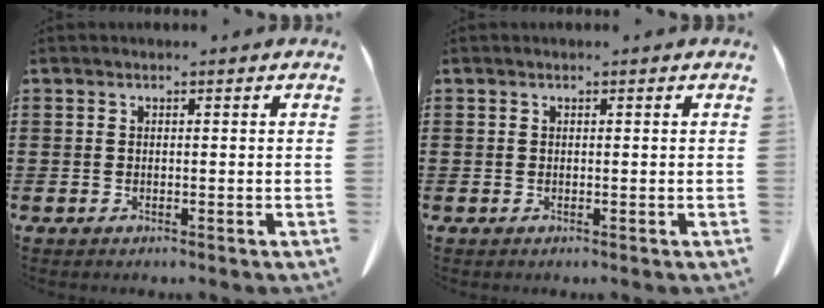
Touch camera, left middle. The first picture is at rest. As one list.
[{"total": 0.0}]